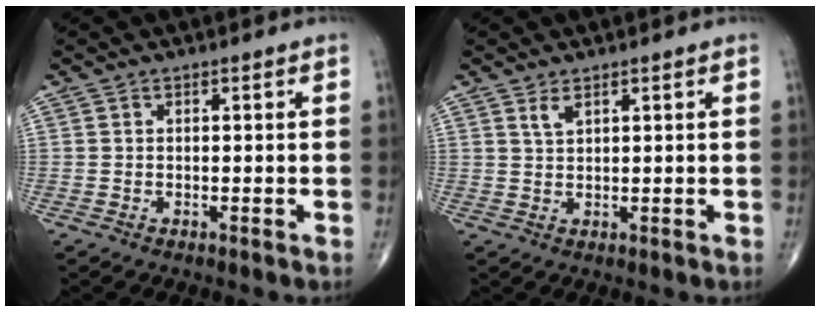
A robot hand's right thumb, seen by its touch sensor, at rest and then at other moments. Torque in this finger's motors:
{"motor_torque": [-0.08, -0.23, 0.24, 0.23, 0.00]}